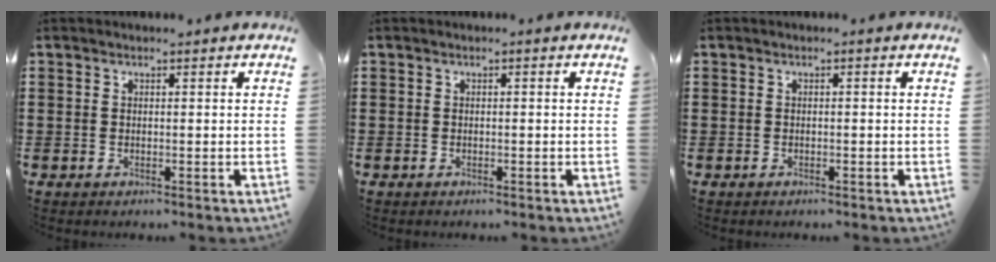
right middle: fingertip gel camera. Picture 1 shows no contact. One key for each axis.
{"total": 0.0}
{"total": 0.0}